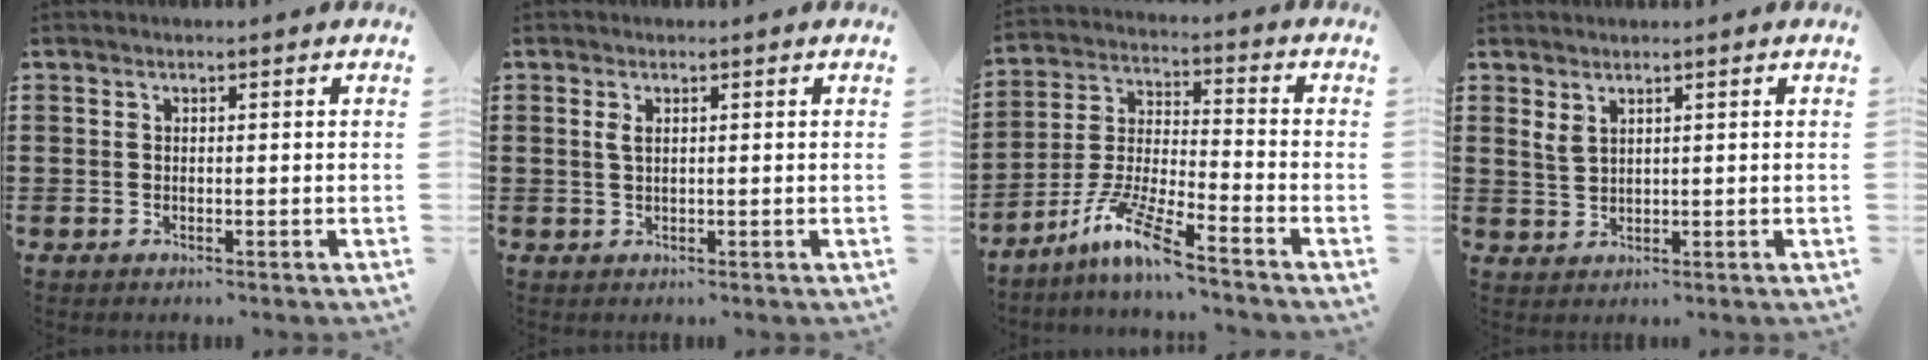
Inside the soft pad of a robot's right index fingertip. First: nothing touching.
{"total": 1.4, "force": [0.5, 0.6, 1.1], "torque": [-0.025, 0.005, 0.009]}
{"total": 9.6, "force": [-7.3, 0.7, 6.2], "torque": [-0.135, -0.003, -0.145]}
{"total": 2.1, "force": [1.5, 0.9, 1.2], "torque": [-0.027, 0.003, 0.028]}